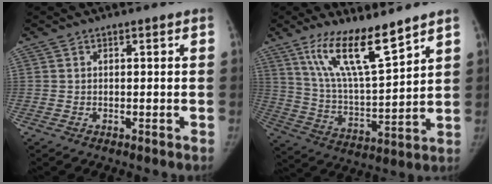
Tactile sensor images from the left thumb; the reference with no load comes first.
{"total": 14.3, "force": [9.9, 2.9, 9.9], "torque": [-0.168, -0.064, 0.197]}